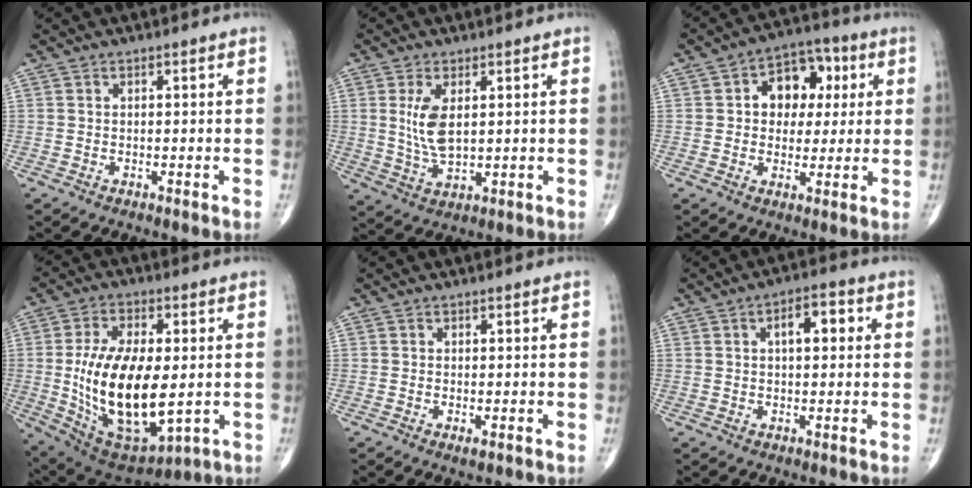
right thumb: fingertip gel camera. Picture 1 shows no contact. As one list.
[{"total": 7.1, "force": [1.5, 3.4, 6.0], "torque": [-0.117, -0.013, 0.039]}, {"total": 11.0, "force": [2.3, 8.1, 7.0], "torque": [-0.049, 0.014, 0.029]}, {"total": 21.9, "force": [-1.2, 10.7, 19.0], "torque": [-0.344, -0.013, 0.003]}, {"total": 0.9, "force": [-0.3, 0.2, 0.8], "torque": [-0.012, -0.003, -0.006]}, {"total": 5.6, "force": [1.3, 2.7, 4.8], "torque": [-0.059, 0.012, 0.014]}]